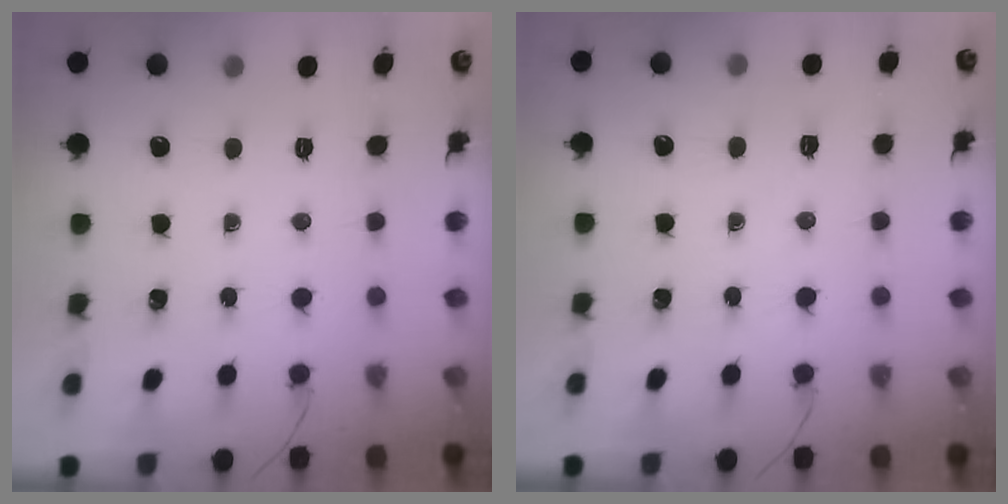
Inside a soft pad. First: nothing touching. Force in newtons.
{"total": 4.4, "press": 4.2, "slide": 1.1}